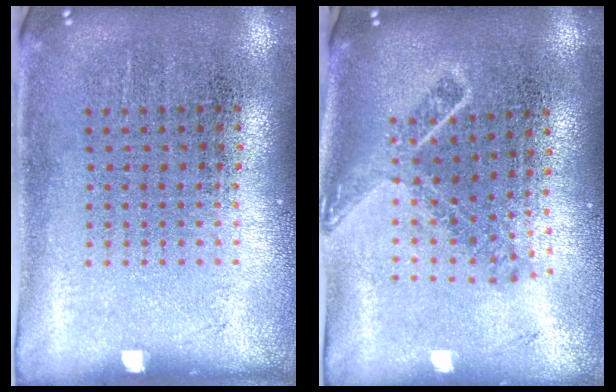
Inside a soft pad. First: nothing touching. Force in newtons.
{"total": 1.8, "press": 1.3, "slide": 1.2}